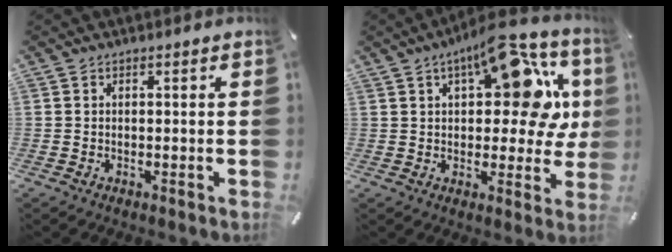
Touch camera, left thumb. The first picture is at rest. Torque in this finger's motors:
{"motor_torque": [0.68, 1.00, 1.98, -0.79, 0.18]}